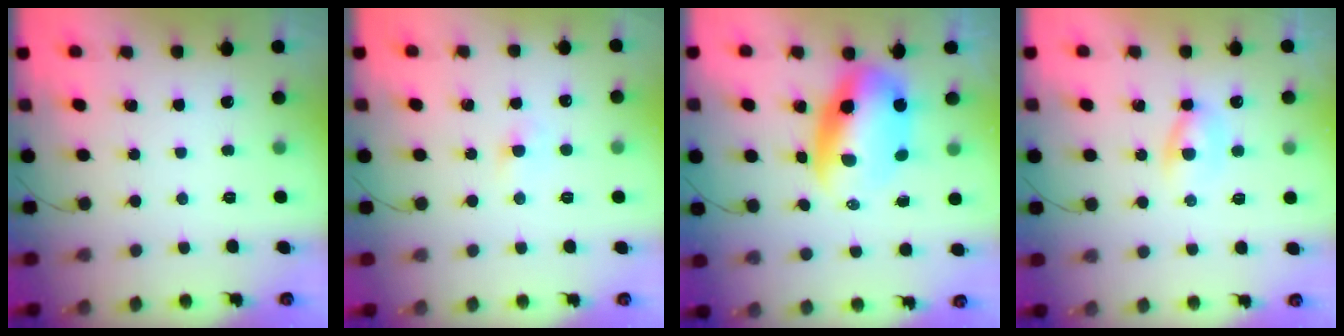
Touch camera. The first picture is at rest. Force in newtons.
{"total": 2.3, "press": 2.1, "slide": 0.9}
{"total": 10.3, "press": 10.0, "slide": 2.4}
{"total": 3.5, "press": 3.3, "slide": 1.1}